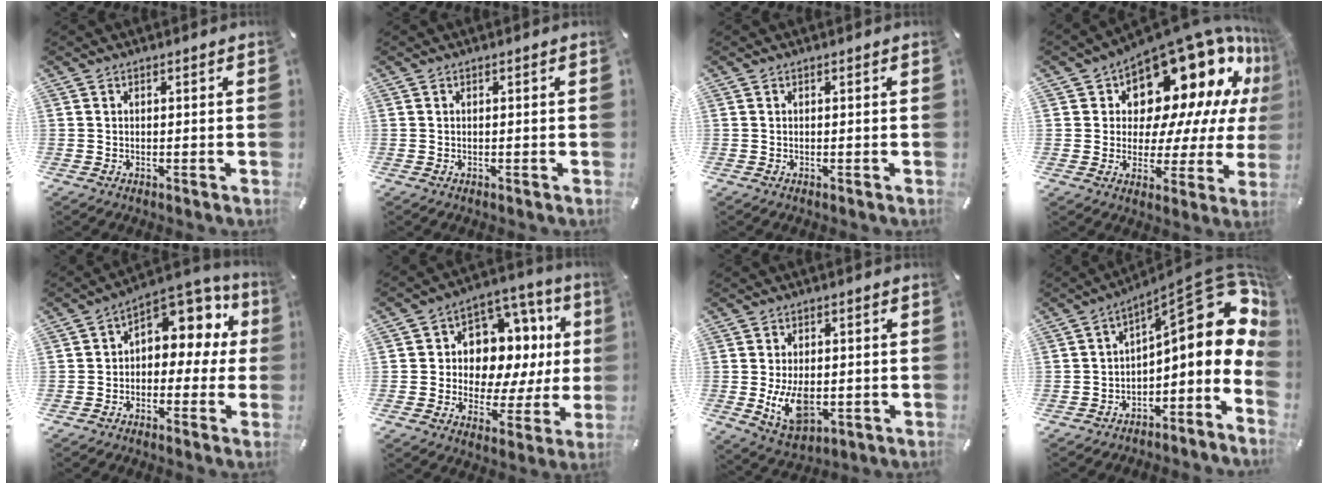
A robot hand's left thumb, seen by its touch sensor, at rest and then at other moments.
{"total": 0.0}
{"total": 0.0}
{"total": 20.3, "force": [12.9, 10.9, 11.3], "torque": [-0.159, -0.105, 0.221]}
{"total": 8.2, "force": [3.2, 5.7, 5.0], "torque": [-0.068, -0.030, 0.055]}
{"total": 11.7, "force": [3.8, 9.3, 6.1], "torque": [-0.080, -0.050, 0.073]}
{"total": 9.2, "force": [-0.9, 5.7, 7.1], "torque": [-0.143, -0.008, -0.015]}
{"total": 18.9, "force": [7.2, 8.3, 15.3], "torque": [-0.183, -0.063, 0.120]}